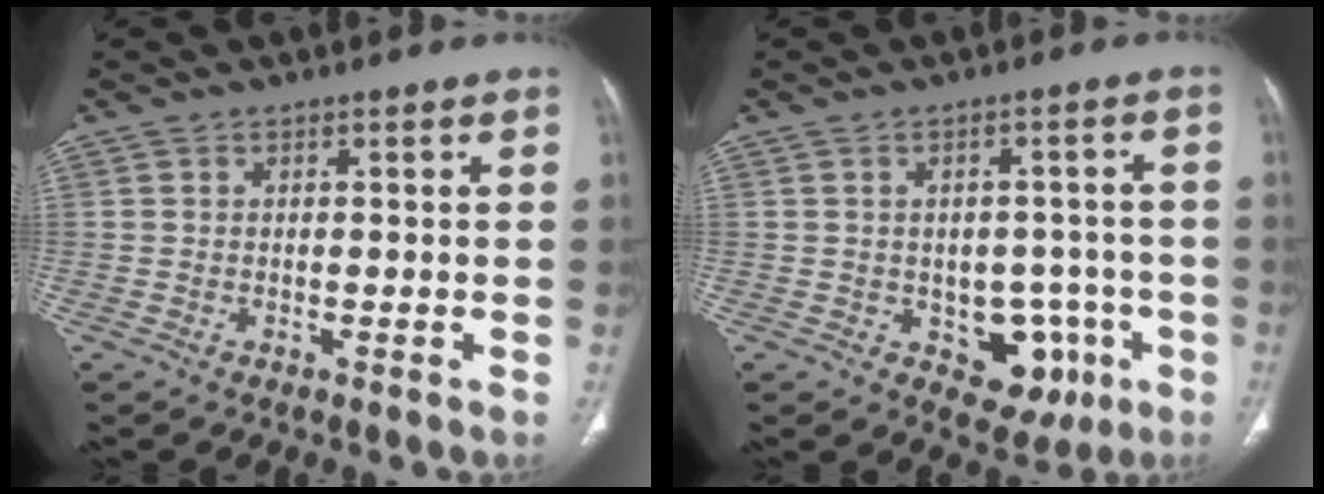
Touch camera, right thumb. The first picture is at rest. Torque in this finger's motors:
{"motor_torque": [0.73, 0.19, 0.35, -0.16, 0.00]}